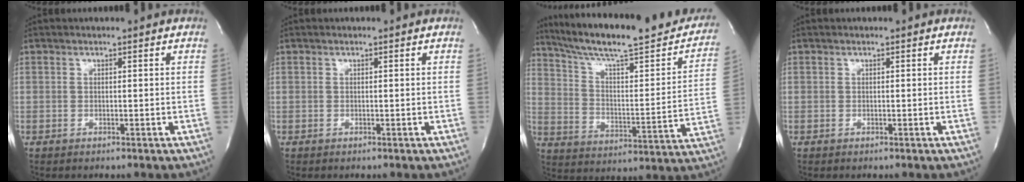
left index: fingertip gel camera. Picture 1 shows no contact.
{"total": 0.0}
{"total": 26.8, "force": [22.5, 4.0, 14.1], "torque": [-0.220, -0.022, 0.311]}
{"total": 0.0}